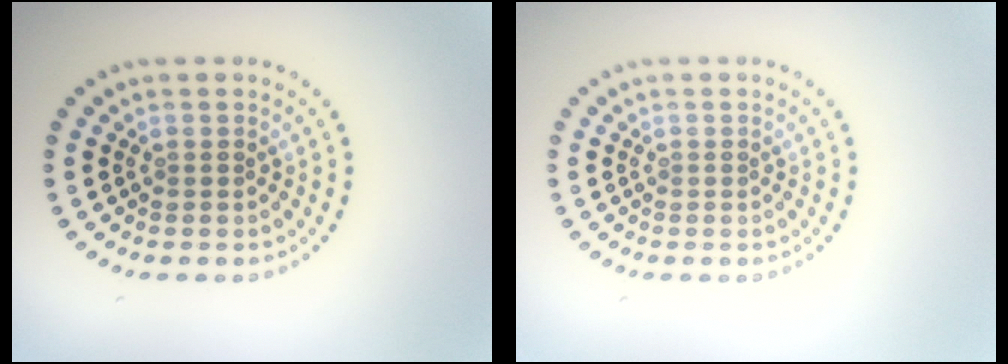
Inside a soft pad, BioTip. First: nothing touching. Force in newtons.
{"total": 0.0}